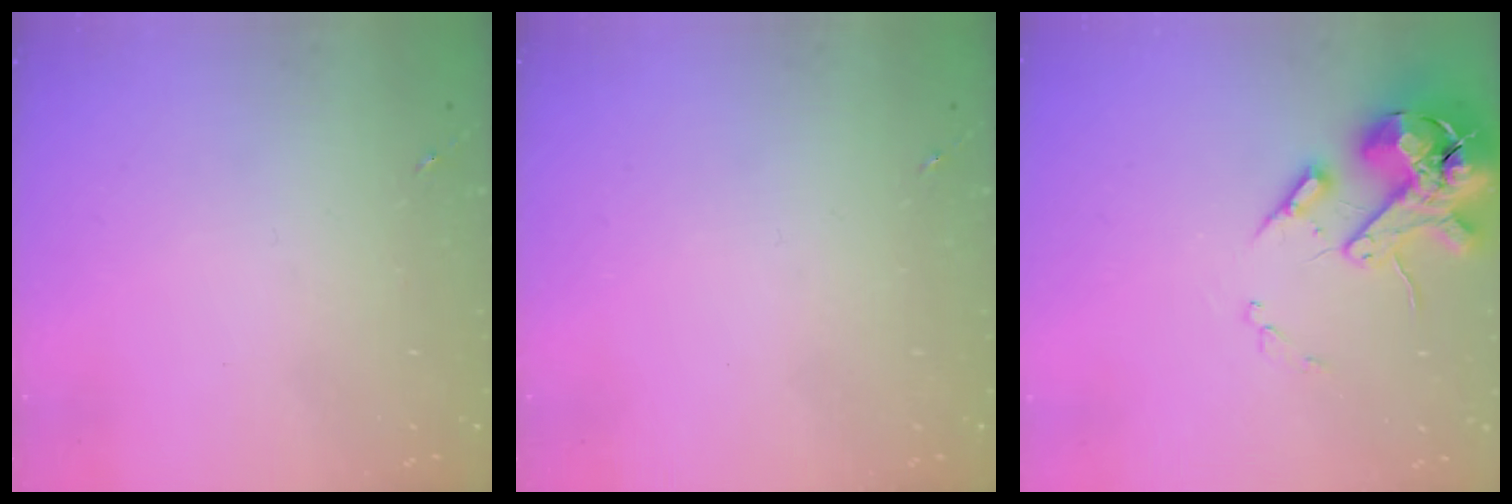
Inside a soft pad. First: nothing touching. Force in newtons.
{"total": 0.0}
{"total": 17.1, "press": 16.8, "slide": 2.7}